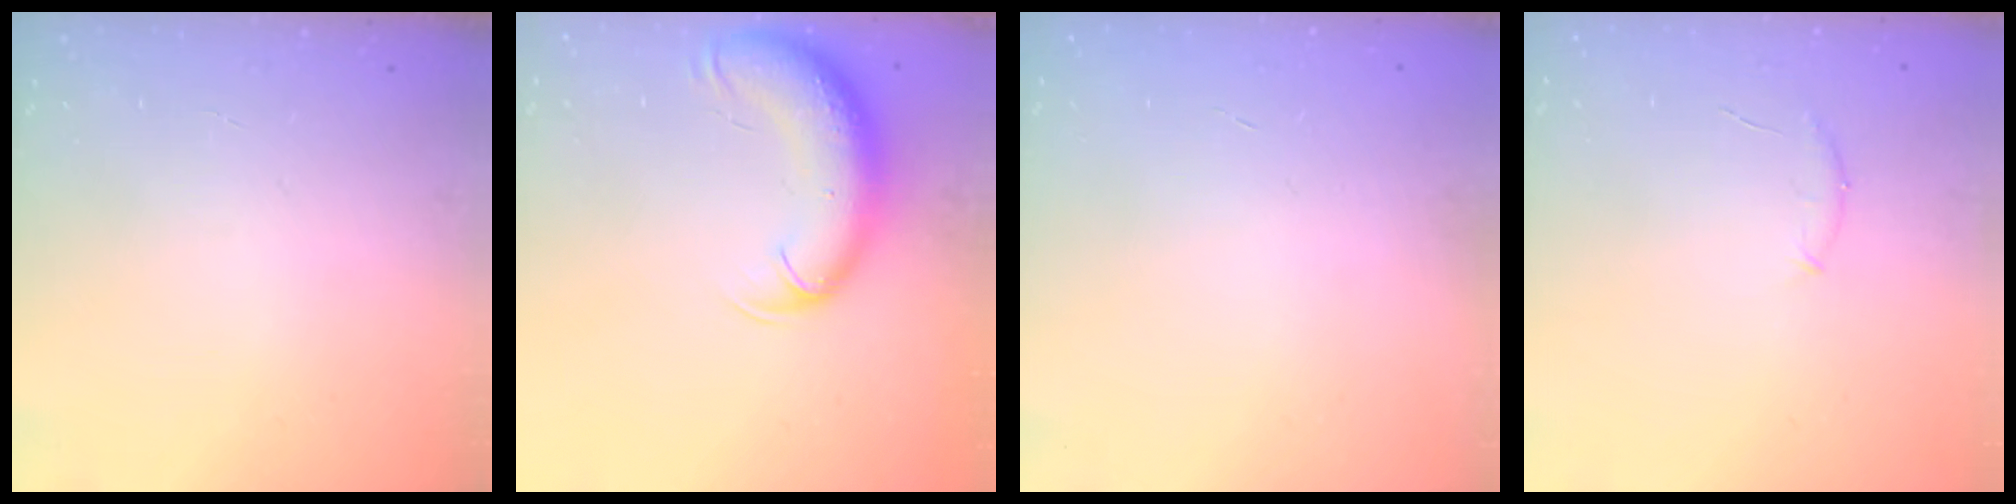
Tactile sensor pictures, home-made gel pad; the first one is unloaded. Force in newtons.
{"total": 12.6, "press": 12.1, "slide": 3.3}
{"total": 0.0}
{"total": 6.4, "press": 6.2, "slide": 1.5}